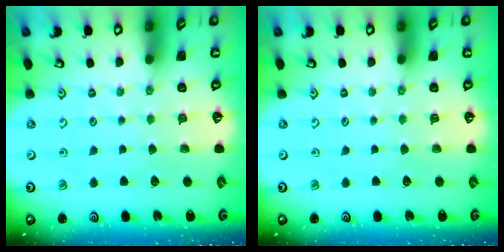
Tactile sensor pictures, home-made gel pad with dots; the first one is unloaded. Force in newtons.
{"total": 0.0}